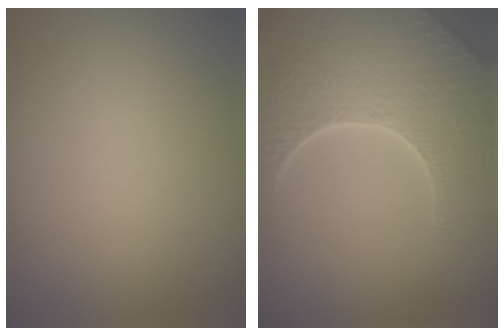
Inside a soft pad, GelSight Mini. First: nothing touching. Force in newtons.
{"total": 8.7, "press": 6.1, "slide": 6.3}